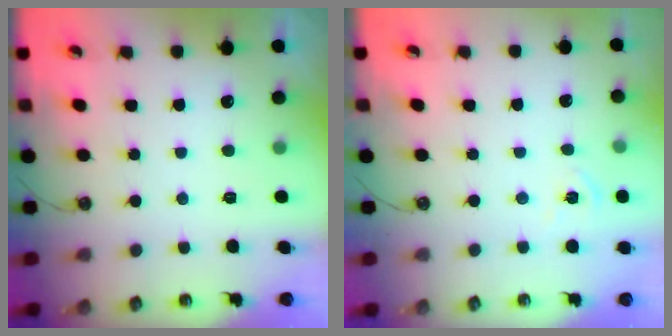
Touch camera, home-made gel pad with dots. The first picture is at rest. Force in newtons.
{"total": 6.2, "press": 6.1, "slide": 0.6}